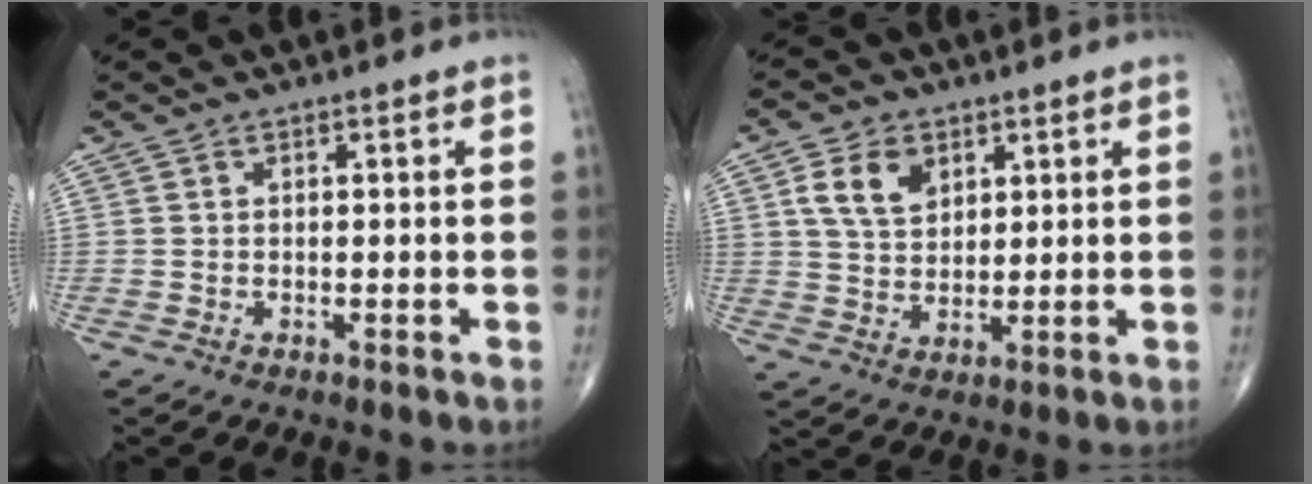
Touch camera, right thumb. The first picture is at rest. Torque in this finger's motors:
{"motor_torque": [1.31, 1.37, 1.13, 0.70, 0.09]}